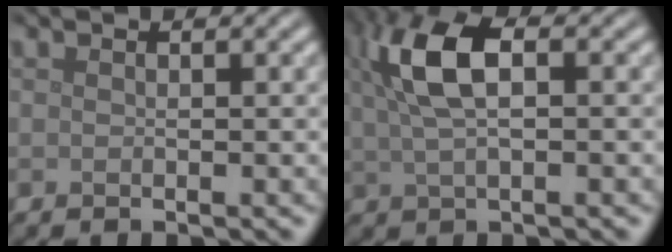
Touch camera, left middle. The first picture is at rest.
{"total": 6.2, "force": [1.7, 2.6, 5.4], "torque": [-0.111, 0.014, 0.028]}